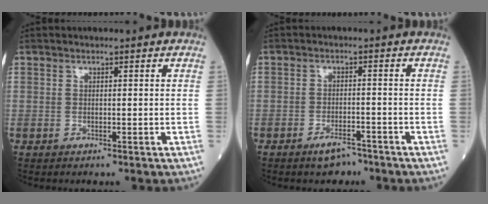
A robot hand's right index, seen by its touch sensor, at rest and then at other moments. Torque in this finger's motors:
{"motor_torque": [0.16, -0.18, 0.17, 0.03]}